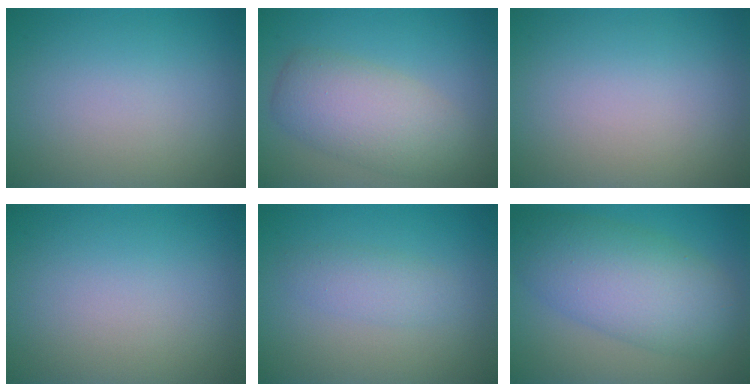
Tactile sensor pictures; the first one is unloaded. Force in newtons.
{"total": 5.5, "press": 5.5, "slide": 0.5}
{"total": 0.0}
{"total": 0.0}
{"total": 1.9, "press": 1.9, "slide": 0.0}
{"total": 8.0, "press": 8.0, "slide": 0.3}